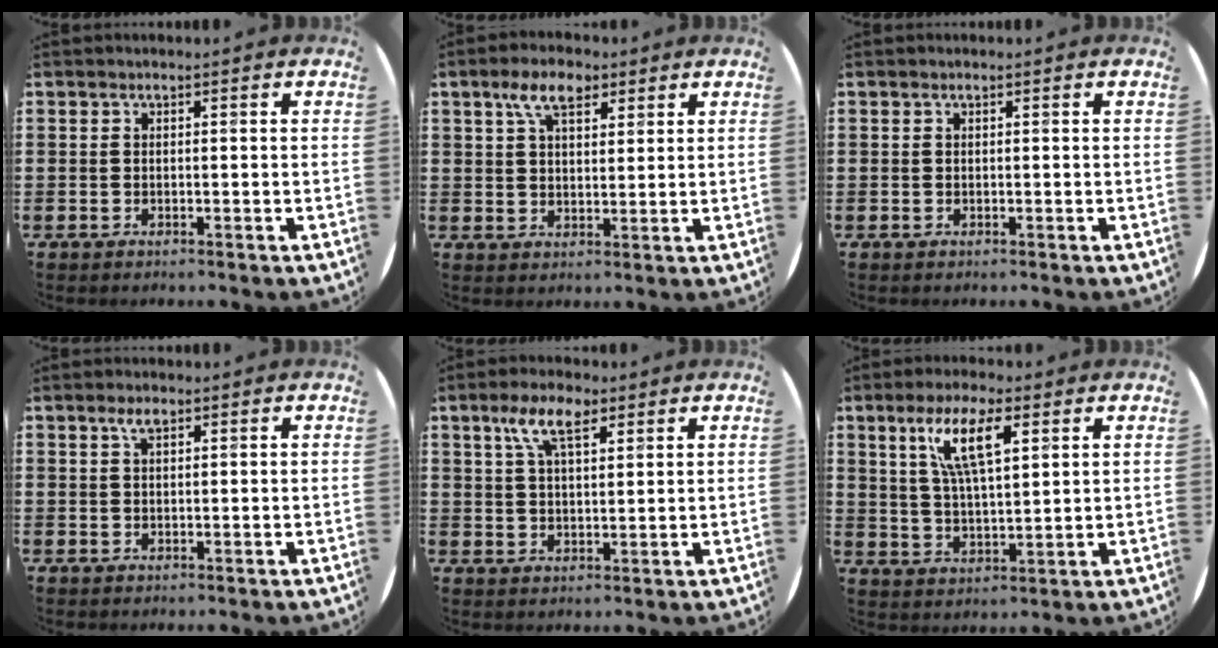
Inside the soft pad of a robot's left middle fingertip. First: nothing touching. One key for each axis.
{"total": 6.1, "fx": 3.8, "fy": 3.0, "fz": 3.7, "tx": -0.075, "ty": 0.008, "tz": 0.067}
{"total": 0.0}
{"total": 1.9, "fx": 1.2, "fy": 0.7, "fz": 1.3, "tx": -0.021, "ty": 0.001, "tz": 0.019}
{"total": 6.2, "fx": 3.8, "fy": 2.2, "fz": 4.4, "tx": -0.098, "ty": 0.008, "tz": 0.068}
{"total": 8.6, "fx": 4.7, "fy": 2.5, "fz": 6.8, "tx": -0.139, "ty": 0.005, "tz": 0.080}